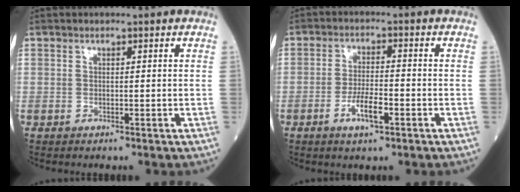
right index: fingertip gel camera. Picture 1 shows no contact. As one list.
[{"total": 4.9, "force": [-2.2, 1.0, 4.3], "torque": [-0.083, -0.001, -0.040]}]